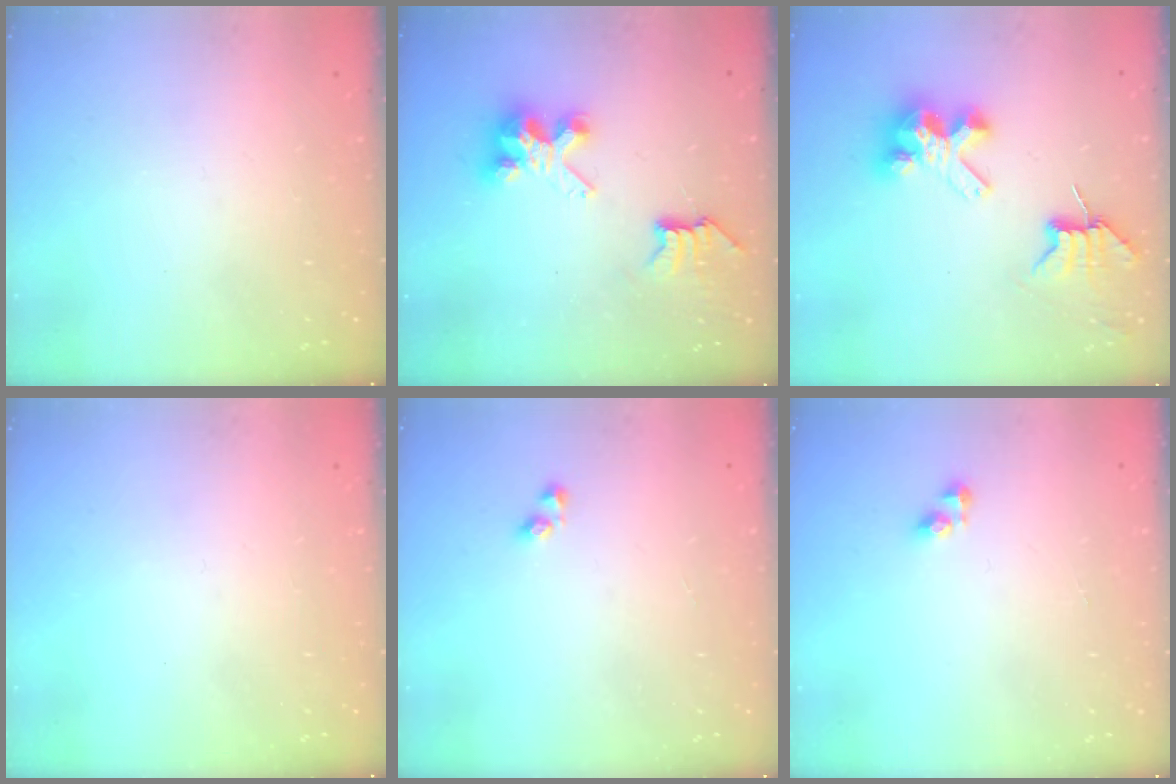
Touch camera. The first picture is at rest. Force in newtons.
{"total": 6.9, "press": 6.9, "slide": 0.0}
{"total": 8.0, "press": 8.0, "slide": 0.6}
{"total": 0.0}
{"total": 2.4, "press": 2.1, "slide": 1.2}
{"total": 3.4, "press": 3.4, "slide": 0.5}